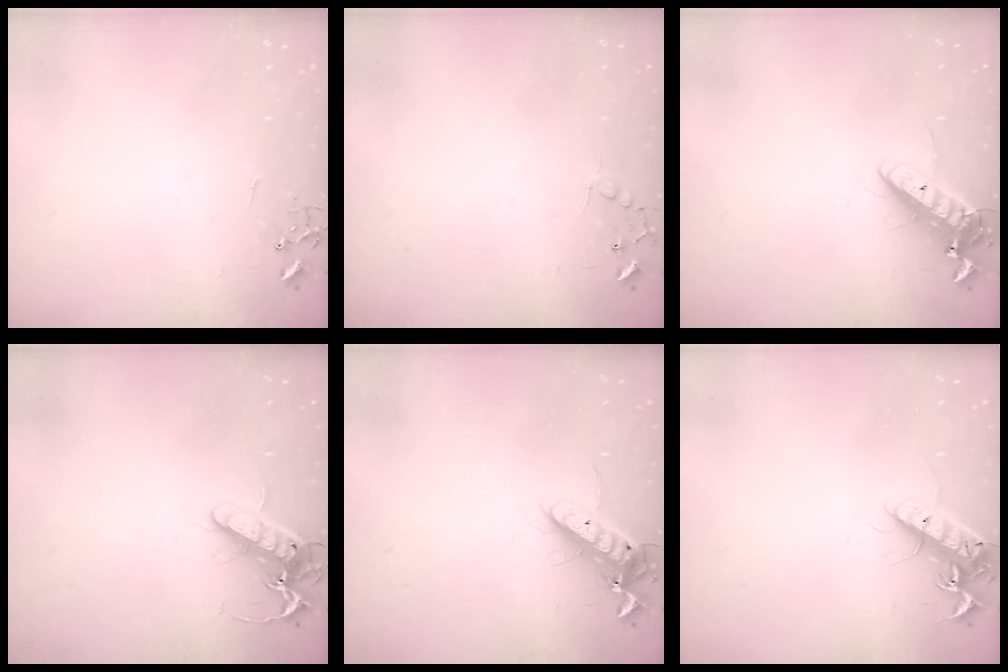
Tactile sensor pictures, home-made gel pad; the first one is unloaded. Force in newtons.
{"total": 6.7, "press": 6.7, "slide": 0.4}
{"total": 14.3, "press": 14.0, "slide": 2.8}
{"total": 13.9, "press": 13.8, "slide": 1.7}
{"total": 12.5, "press": 12.4, "slide": 1.6}
{"total": 14.2, "press": 14.2, "slide": 1.4}